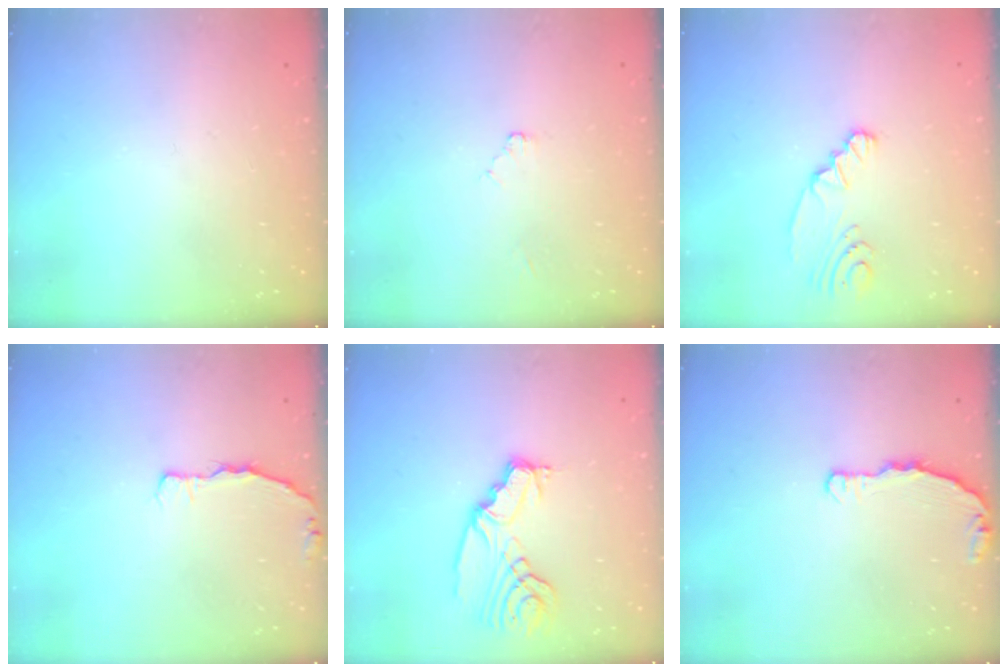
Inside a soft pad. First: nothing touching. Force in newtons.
{"total": 2.4, "press": 2.4, "slide": 0.4}
{"total": 3.8, "press": 3.5, "slide": 1.4}
{"total": 2.9, "press": 2.9, "slide": 0.5}
{"total": 9.8, "press": 9.7, "slide": 0.9}
{"total": 4.3, "press": 4.3, "slide": 0.4}